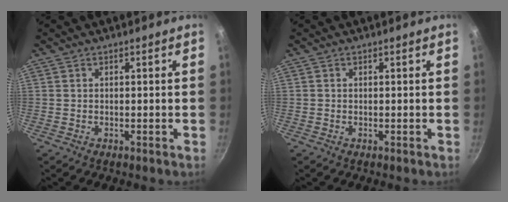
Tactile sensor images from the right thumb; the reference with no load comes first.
{"total": 0.0}